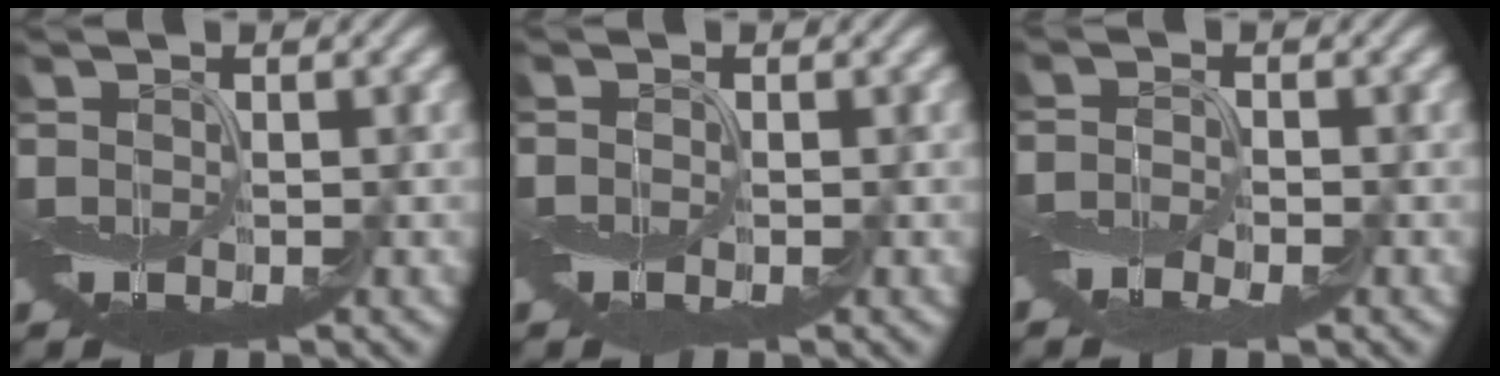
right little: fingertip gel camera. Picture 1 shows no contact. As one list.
[{"total": 0.6, "force": [-0.4, 0.4, 0.3], "torque": [-0.006, -0.001, -0.007]}, {"total": 2.2, "force": [-1.8, 0.8, 1.1], "torque": [-0.027, -0.004, -0.042]}]